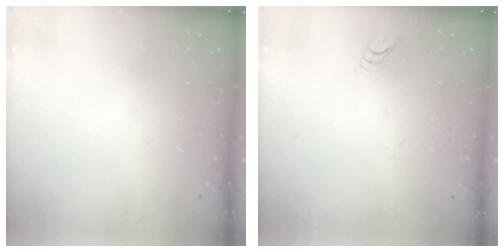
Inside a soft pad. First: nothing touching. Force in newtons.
{"total": 2.7, "press": 2.7, "slide": 0.3}